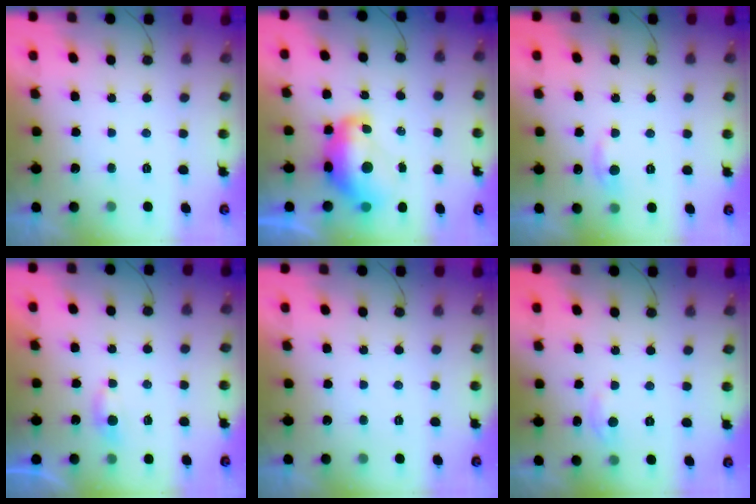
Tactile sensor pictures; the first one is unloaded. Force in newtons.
{"total": 13.6, "press": 13.5, "slide": 1.5}
{"total": 5.1, "press": 5.1, "slide": 0.7}
{"total": 2.7, "press": 2.6, "slide": 0.5}
{"total": 0.0}
{"total": 2.8, "press": 2.8, "slide": 0.4}